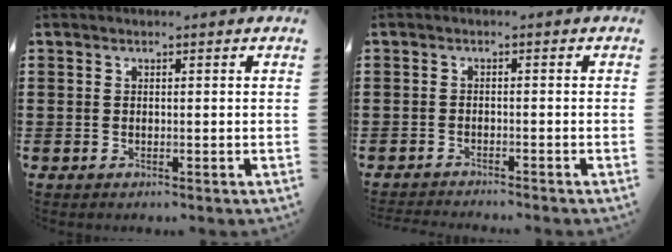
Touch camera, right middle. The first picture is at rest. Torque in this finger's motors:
{"motor_torque": [0.73, -0.73, 0.19, 0.04]}